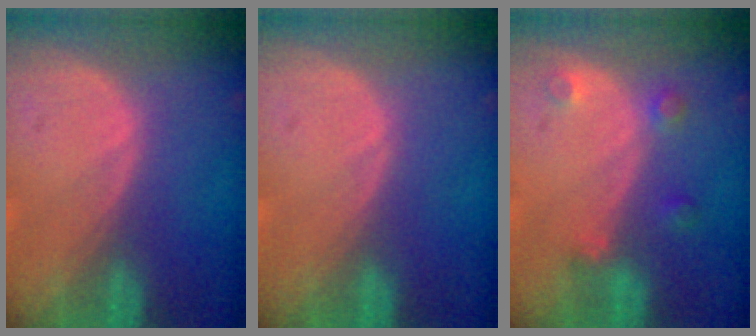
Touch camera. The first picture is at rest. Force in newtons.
{"total": 0.0}
{"total": 3.0, "press": 2.8, "slide": 1.1}